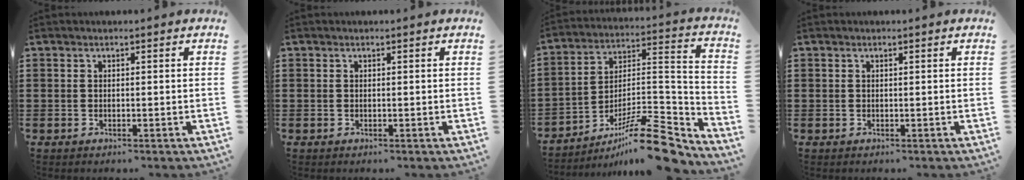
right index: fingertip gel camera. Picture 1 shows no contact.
{"total": 0.0}
{"total": 13.8, "force": [-10.3, 2.8, 8.8], "torque": [-0.125, 0.042, -0.183]}
{"total": 0.0}